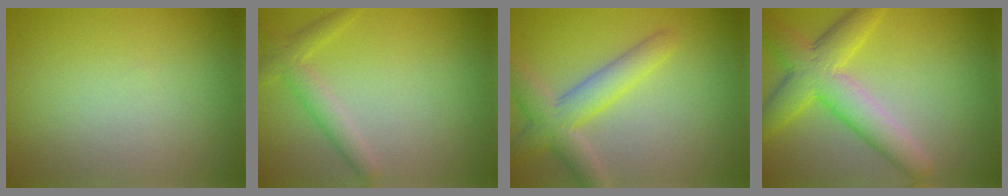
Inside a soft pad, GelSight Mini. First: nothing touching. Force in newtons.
{"total": 2.5, "press": 2.5, "slide": 0.1}
{"total": 4.7, "press": 4.7, "slide": 0.4}
{"total": 6.4, "press": 6.4, "slide": 0.1}